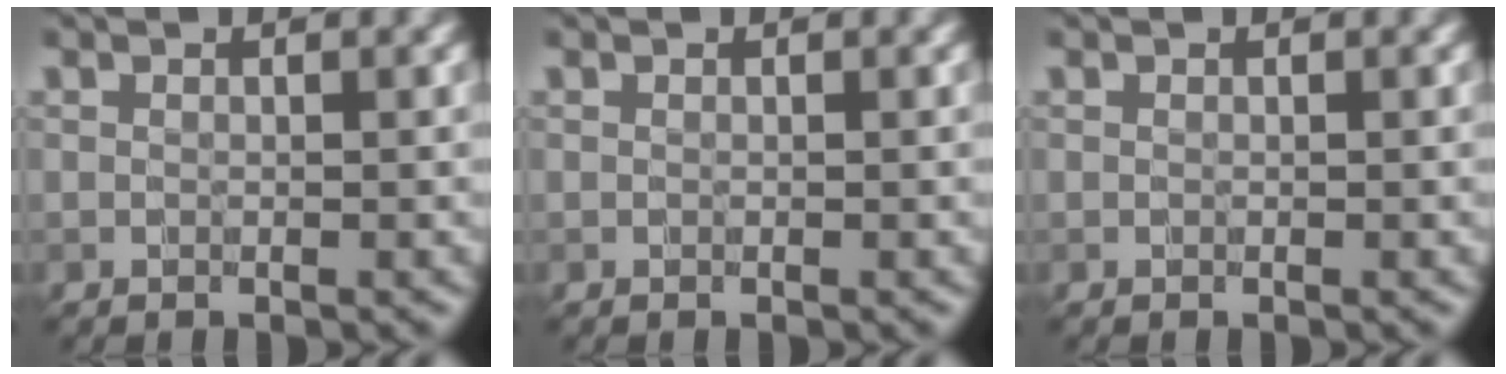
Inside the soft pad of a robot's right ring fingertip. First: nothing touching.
{"total": 0.0}
{"total": 0.0}